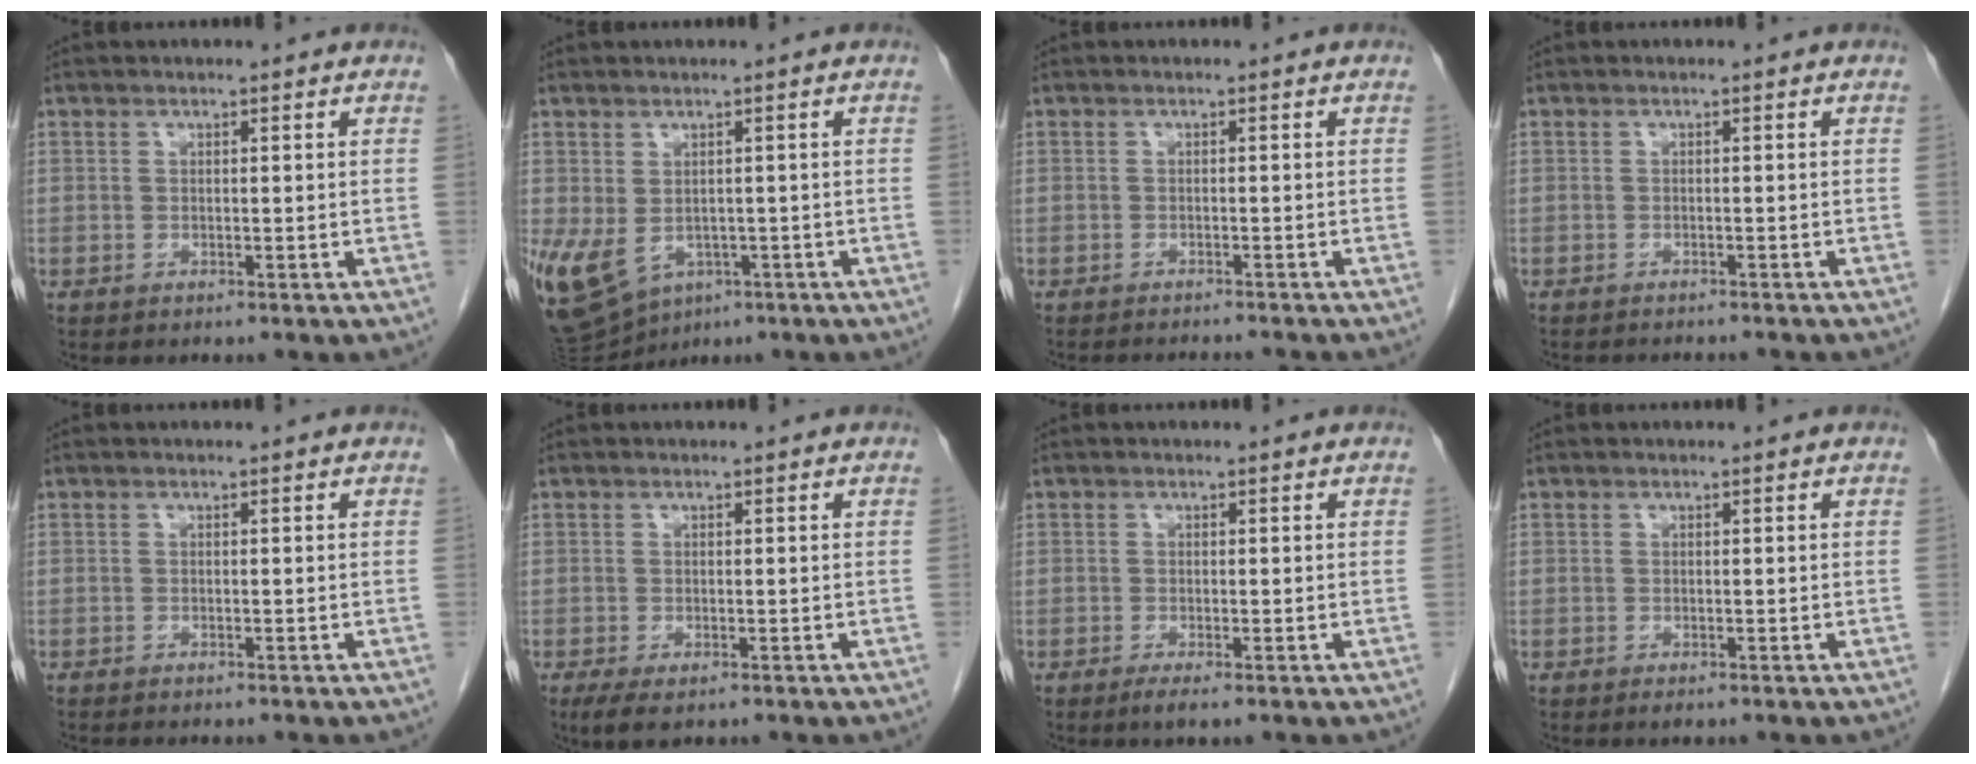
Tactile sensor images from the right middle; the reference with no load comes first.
{"total": 14.8, "force": [-6.2, 10.1, 8.8], "torque": [-0.212, -0.018, -0.083]}
{"total": 5.2, "force": [-5.1, -0.2, 1.4], "torque": [-0.010, -0.009, -0.066]}
{"total": 4.9, "force": [-4.5, 0.8, 1.7], "torque": [-0.016, -0.005, -0.058]}
{"total": 1.7, "force": [-1.4, 0.3, 0.8], "torque": [-0.013, -0.002, -0.016]}
{"total": 3.2, "force": [-1.9, 1.2, 2.3], "torque": [-0.040, -0.007, -0.028]}
{"total": 1.4, "force": [-0.9, 0.2, 1.1], "torque": [-0.022, -0.004, -0.016]}
{"total": 0.6, "force": [-0.4, 0.3, 0.4], "torque": [-0.006, -0.001, -0.005]}